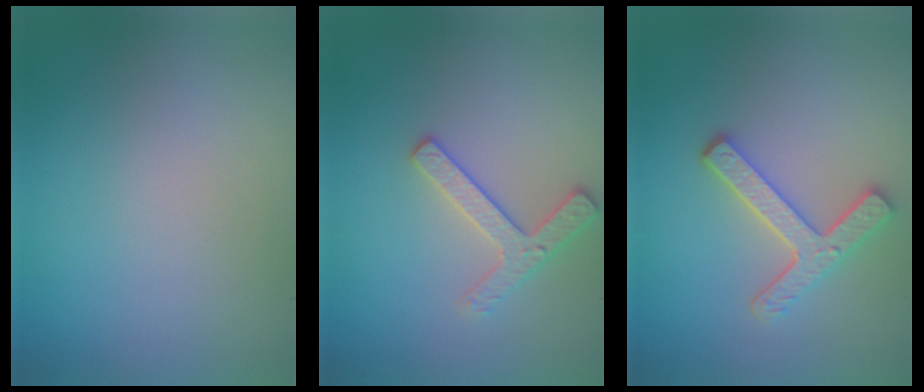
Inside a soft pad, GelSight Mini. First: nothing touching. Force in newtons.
{"total": 2.5, "press": 2.4, "slide": 0.4}
{"total": 3.8, "press": 3.1, "slide": 2.2}